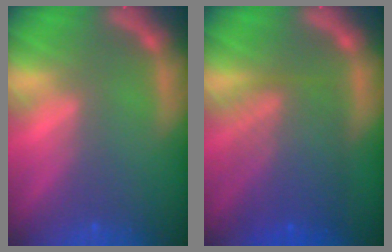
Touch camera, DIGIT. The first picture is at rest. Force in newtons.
{"total": 7.6}